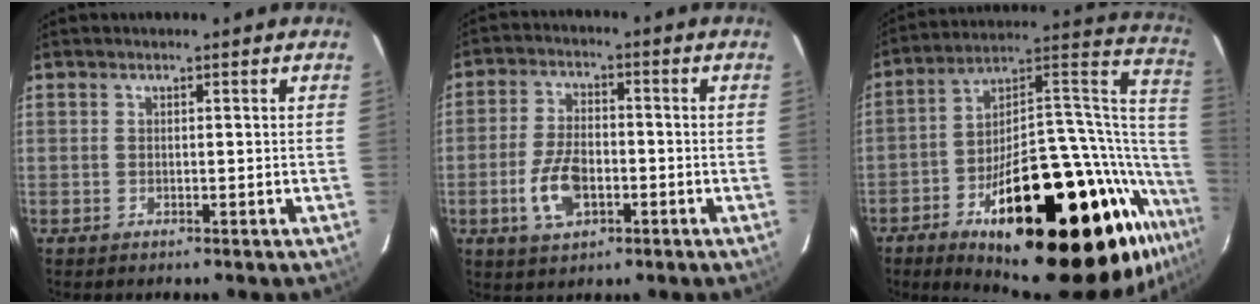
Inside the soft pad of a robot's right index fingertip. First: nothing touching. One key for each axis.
{"total": 9.0, "fx": -2.9, "fy": 5.0, "fz": 6.8, "tx": -0.143, "ty": 0.003, "tz": -0.048}
{"total": 37.1, "fx": -17.3, "fy": 12.0, "fz": 30.5, "tx": -0.408, "ty": 0.044, "tz": -0.263}